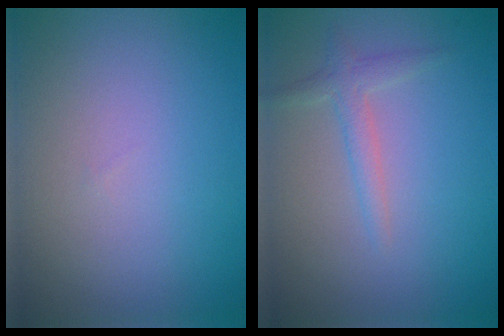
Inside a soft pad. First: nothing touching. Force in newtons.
{"total": 1.6, "press": 1.6, "slide": 0.1}